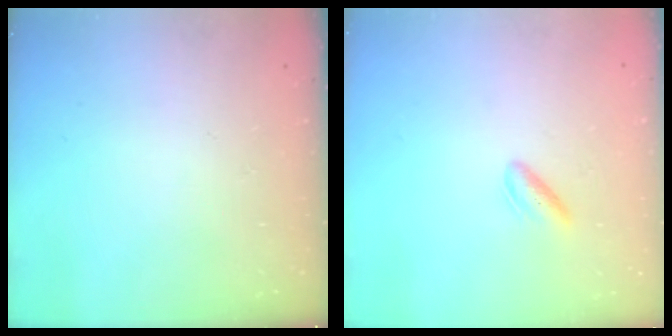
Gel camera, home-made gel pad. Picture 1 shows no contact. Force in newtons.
{"total": 2.4, "press": 2.2, "slide": 1.1}